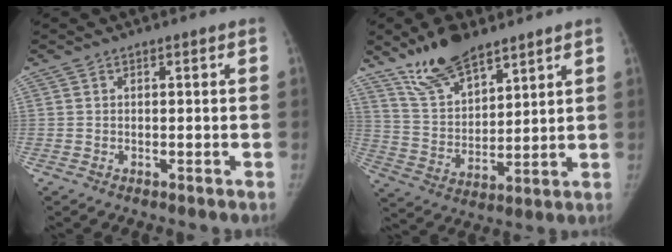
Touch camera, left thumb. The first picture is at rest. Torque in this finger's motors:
{"motor_torque": [0.12, -0.01, -0.12, 0.12, 0.04]}